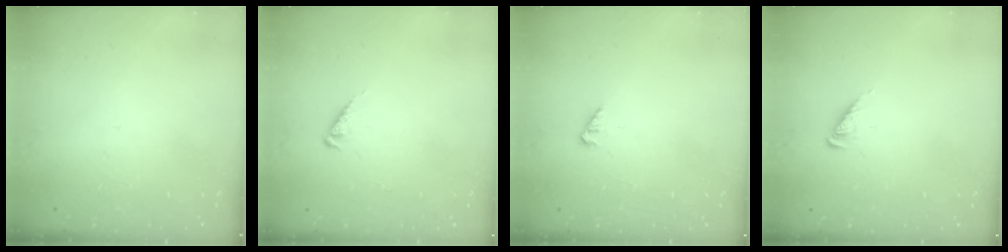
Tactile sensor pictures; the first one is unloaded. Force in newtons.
{"total": 2.4, "press": 2.3, "slide": 0.5}
{"total": 2.4, "press": 2.4, "slide": 0.2}
{"total": 3.3, "press": 3.3, "slide": 0.6}